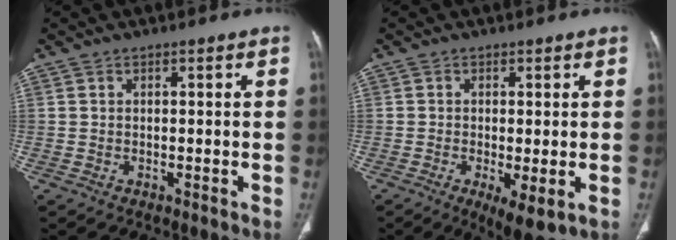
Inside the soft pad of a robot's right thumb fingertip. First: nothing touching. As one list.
[{"total": 6.3, "force": [-1.8, 2.0, 5.7], "torque": [-0.096, -0.020, -0.024]}]